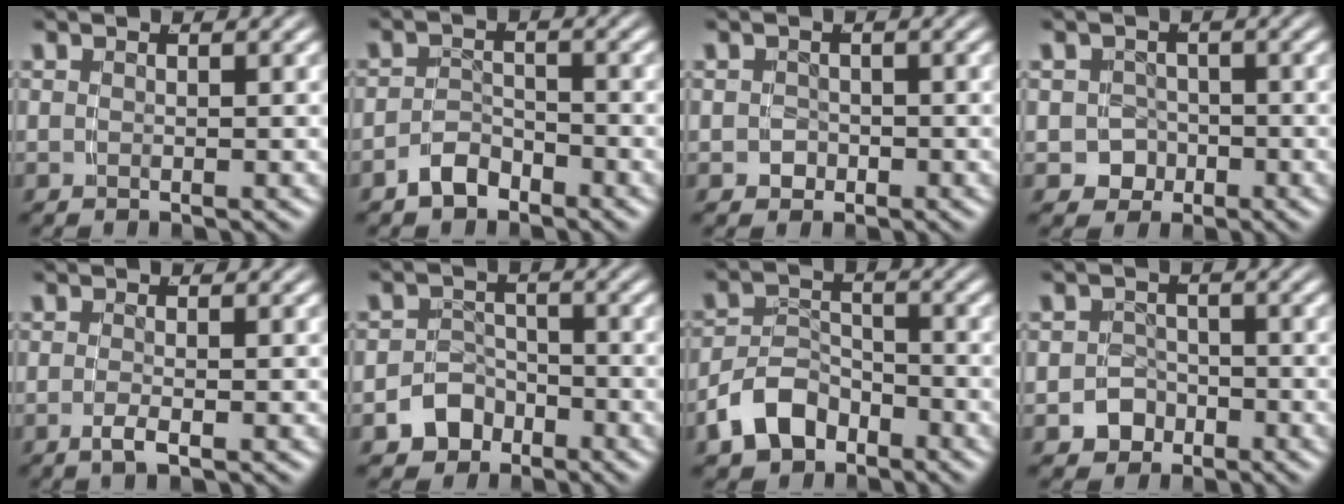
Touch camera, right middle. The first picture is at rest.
{"total": 2.8, "force": [-2.5, 1.2, 0.7], "torque": [-0.009, -0.001, -0.045]}
{"total": 1.9, "force": [-0.8, 1.8, 0.3], "torque": [-0.012, -0.010, -0.013]}
{"total": 6.8, "force": [-1.8, 6.3, 1.5], "torque": [-0.053, -0.029, -0.031]}
{"total": 1.4, "force": [-0.8, -0.1, 1.1], "torque": [-0.028, -0.003, -0.014]}
{"total": 5.0, "force": [-2.7, 4.1, 0.8], "torque": [-0.031, -0.013, -0.049]}
{"total": 4.6, "force": [-2.9, 3.0, 2.0], "torque": [-0.028, 0.001, -0.054]}
{"total": 5.4, "force": [-2.2, 4.8, 0.8], "torque": [-0.028, -0.012, -0.043]}